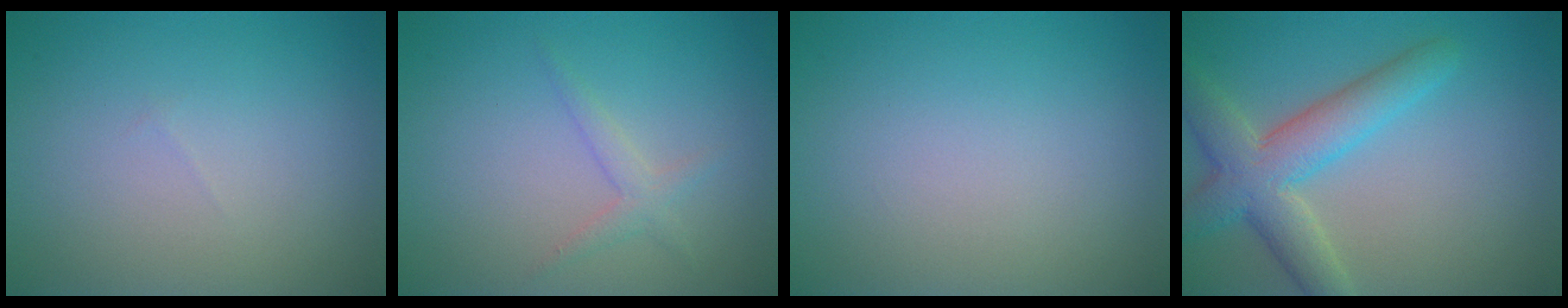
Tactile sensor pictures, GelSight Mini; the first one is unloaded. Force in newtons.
{"total": 1.4, "press": 1.4, "slide": 0.1}
{"total": 0.0}
{"total": 5.8, "press": 5.8, "slide": 0.3}